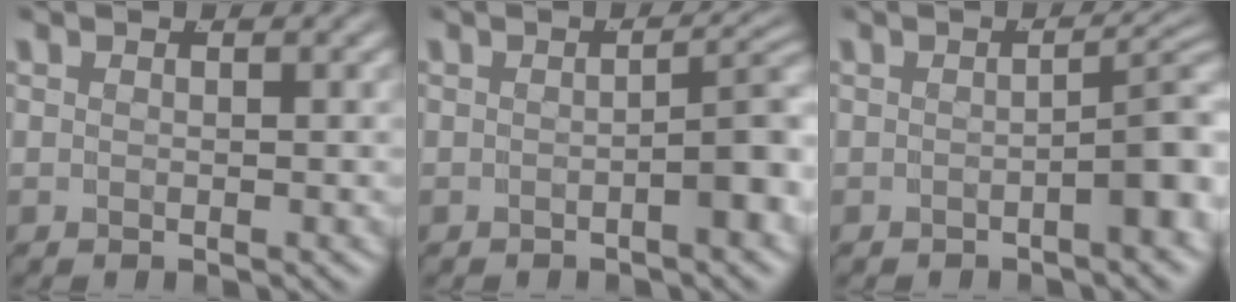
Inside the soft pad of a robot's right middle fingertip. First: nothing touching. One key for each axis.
{"total": 3.8, "fx": -1.4, "fy": 1.0, "fz": 3.4, "tx": -0.030, "ty": 0.004, "tz": -0.022}
{"total": 4.4, "fx": -1.5, "fy": 1.3, "fz": 3.9, "tx": -0.032, "ty": 0.006, "tz": -0.026}